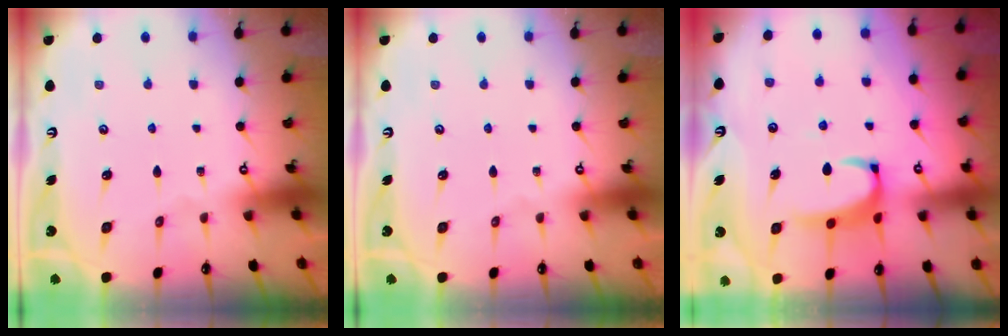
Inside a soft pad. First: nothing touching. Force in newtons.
{"total": 0.0}
{"total": 3.3, "press": 3.2, "slide": 0.7}